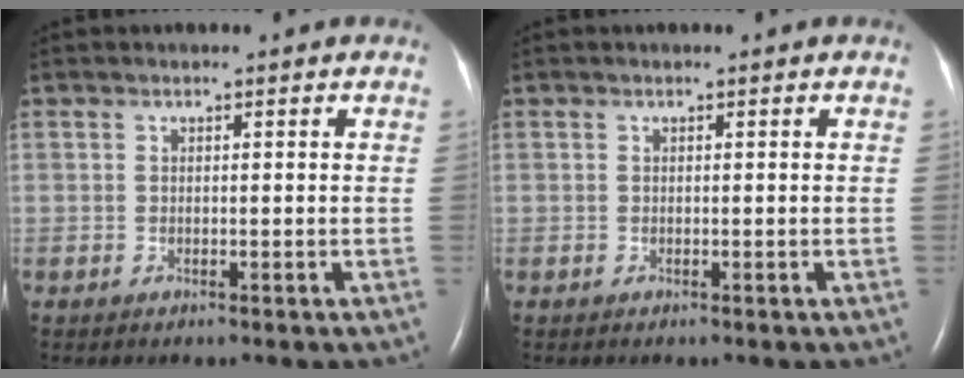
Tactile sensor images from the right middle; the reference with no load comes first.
{"total": 0.0}